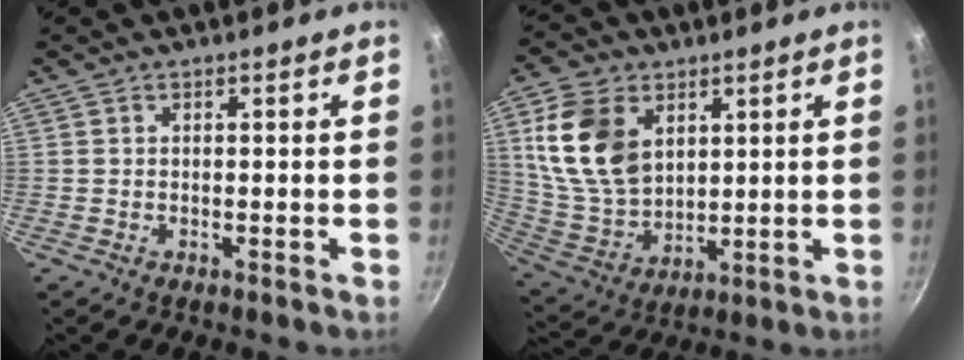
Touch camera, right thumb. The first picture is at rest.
{"total": 15.6, "force": [5.2, 10.7, 10.2], "torque": [-0.172, -0.021, 0.117]}